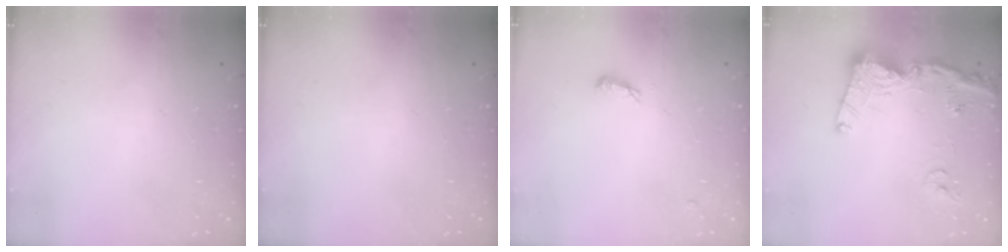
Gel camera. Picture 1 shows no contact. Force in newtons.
{"total": 0.0}
{"total": 6.1, "press": 5.8, "slide": 1.6}
{"total": 15.8, "press": 15.7, "slide": 1.8}